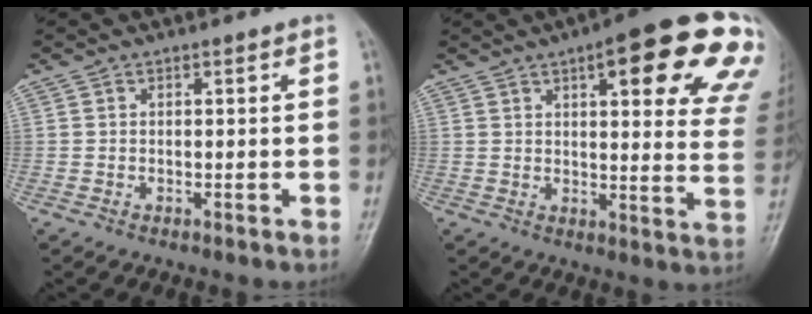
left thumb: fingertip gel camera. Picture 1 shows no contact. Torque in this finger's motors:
{"motor_torque": [2.47, 2.54, 1.30, -1.48, 0.12]}